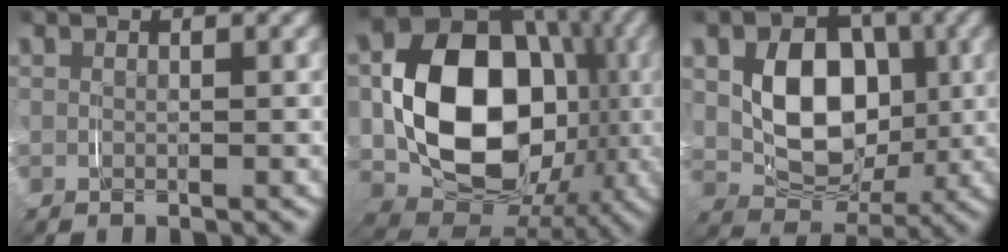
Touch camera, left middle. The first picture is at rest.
{"total": 18.2, "force": [-2.3, 13.1, 12.4], "torque": [-0.250, -0.049, -0.025]}
{"total": 8.5, "force": [0.5, 6.4, 5.5], "torque": [-0.103, -0.021, 0.012]}